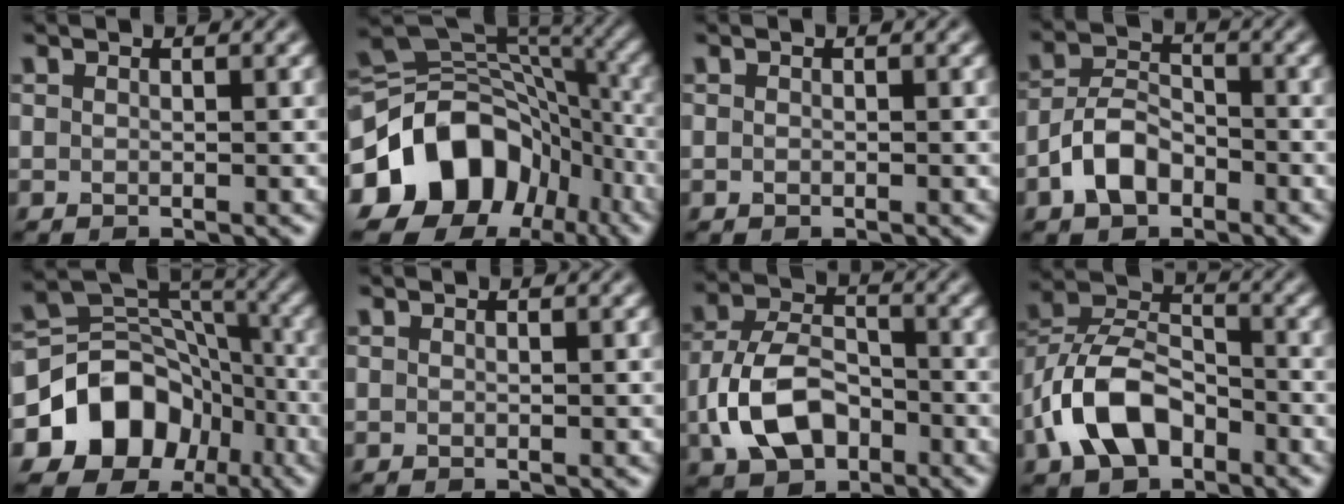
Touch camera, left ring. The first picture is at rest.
{"total": 15.2, "force": [-6.0, 11.4, 8.0], "torque": [-0.159, -0.008, -0.109]}
{"total": 0.0}
{"total": 4.3, "force": [-2.3, 2.6, 2.5], "torque": [-0.046, 0.007, -0.051]}
{"total": 10.7, "force": [-4.4, 8.3, 5.0], "torque": [-0.081, 0.003, -0.083]}
{"total": 0.0}
{"total": 7.2, "force": [-2.4, 4.8, 4.8], "torque": [-0.100, 0.002, -0.050]}
{"total": 7.8, "force": [-3.7, 4.6, 5.1], "torque": [-0.101, 0.010, -0.079]}